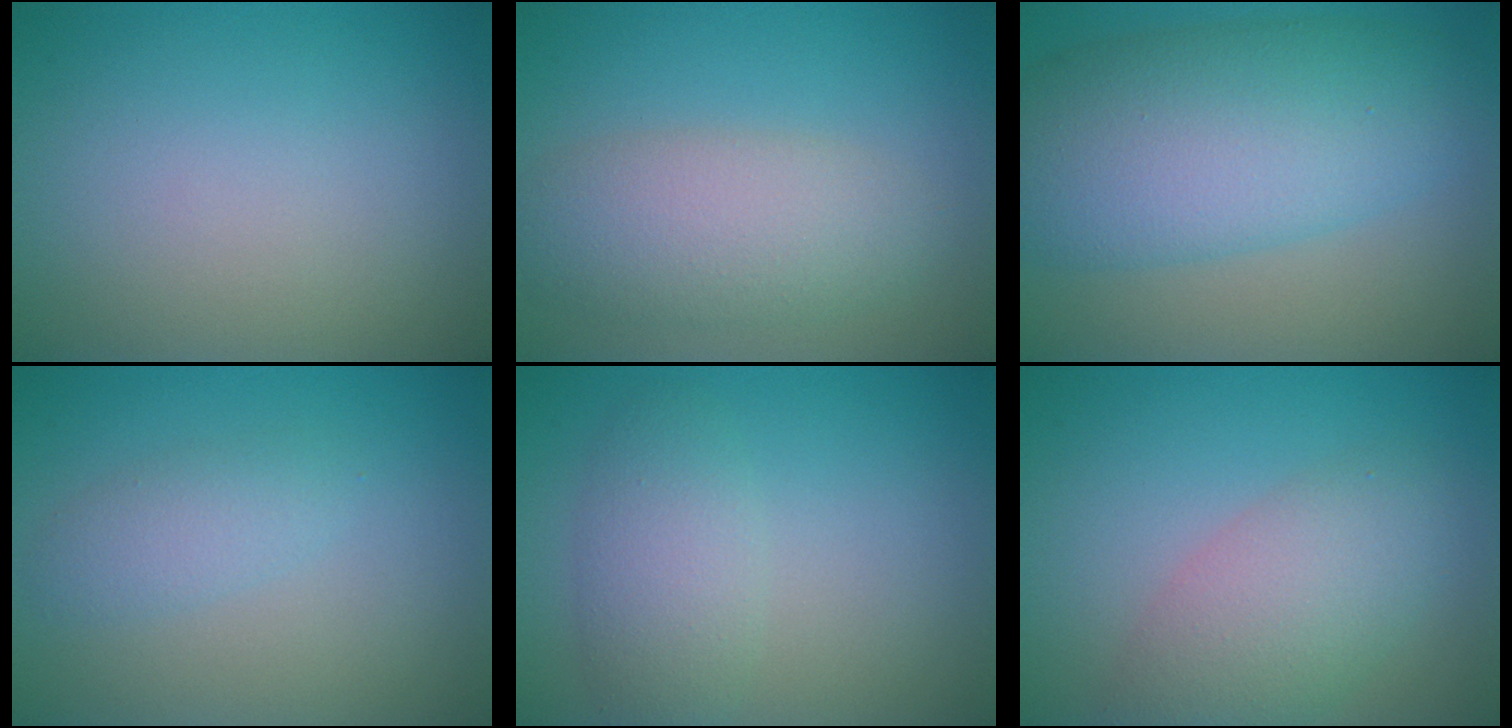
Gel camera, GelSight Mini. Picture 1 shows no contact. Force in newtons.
{"total": 5.2, "press": 5.2, "slide": 0.3}
{"total": 10.0, "press": 10.0, "slide": 0.3}
{"total": 2.0, "press": 2.0, "slide": 0.1}
{"total": 3.2, "press": 3.2, "slide": 0.2}
{"total": 4.9, "press": 4.8, "slide": 0.3}